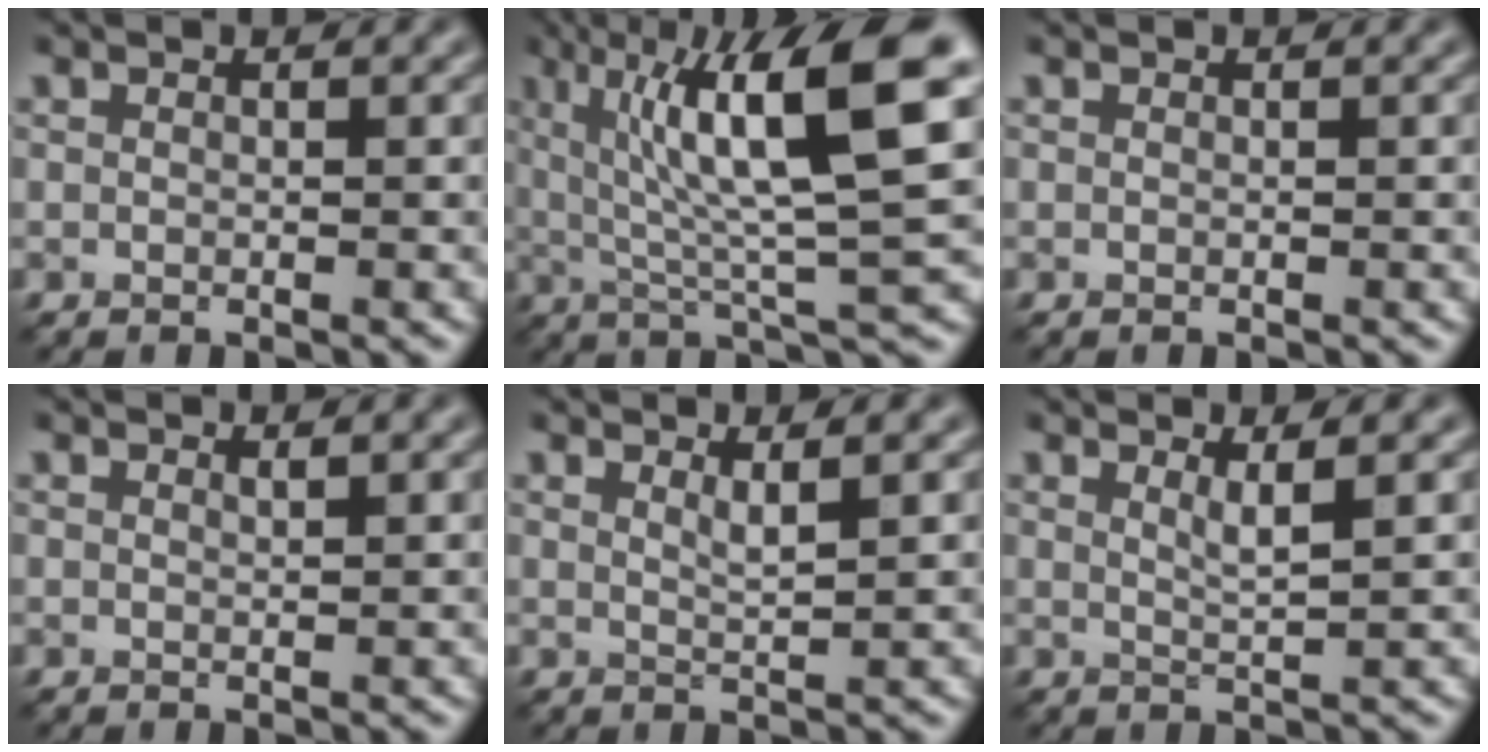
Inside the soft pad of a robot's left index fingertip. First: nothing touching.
{"total": 11.6, "force": [3.4, 2.5, 10.9], "torque": [-0.158, 0.007, 0.058]}
{"total": 0.0}
{"total": 0.5, "force": [0.5, 0.0, 0.2], "torque": [-0.002, -0.002, 0.009]}
{"total": 1.7, "force": [0.9, 0.4, 1.3], "torque": [-0.012, 0.000, 0.010]}
{"total": 2.0, "force": [0.9, 0.5, 1.7], "torque": [-0.020, -0.001, 0.010]}